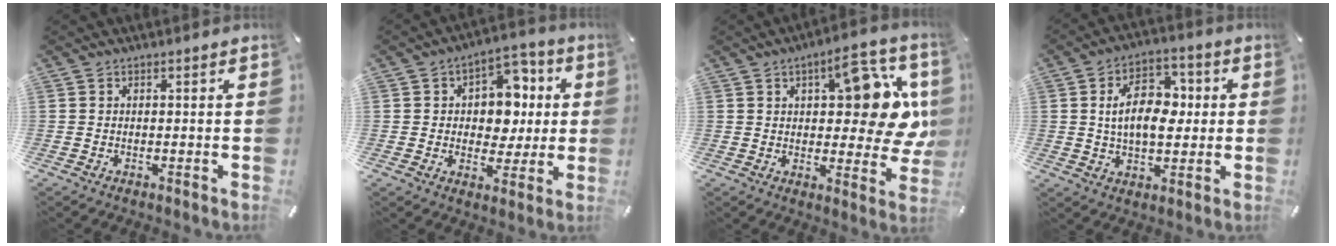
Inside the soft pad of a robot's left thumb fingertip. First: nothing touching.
{"total": 10.4, "force": [1.0, 8.9, 5.4], "torque": [-0.062, -0.003, 0.018]}
{"total": 17.0, "force": [4.4, 7.3, 14.6], "torque": [-0.177, -0.022, 0.067]}
{"total": 12.3, "force": [1.0, 8.3, 9.0], "torque": [-0.146, 0.005, 0.014]}